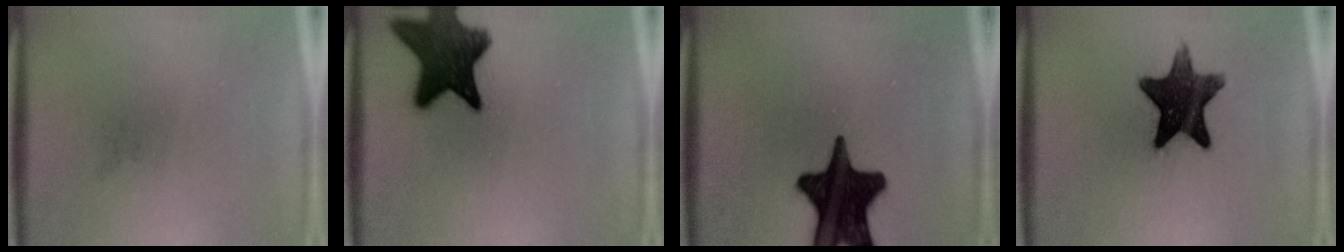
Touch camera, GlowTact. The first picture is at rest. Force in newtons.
{"total": 12.2}
{"total": 18.9}
{"total": 13.1}